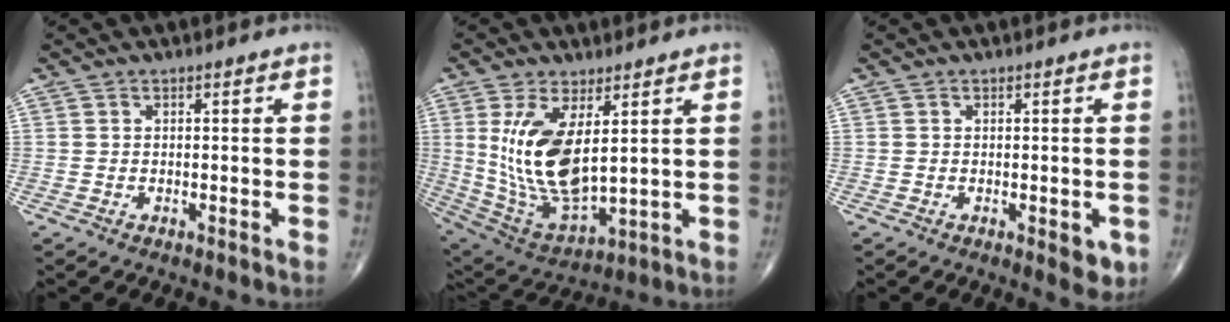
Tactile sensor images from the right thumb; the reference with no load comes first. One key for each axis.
{"total": 15.9, "fx": 3.4, "fy": 7.1, "fz": 13.8, "tx": -0.267, "ty": -0.026, "tz": 0.089}
{"total": 3.5, "fx": -1.1, "fy": 1.6, "fz": 2.9, "tx": -0.019, "ty": -0.005, "tz": -0.011}